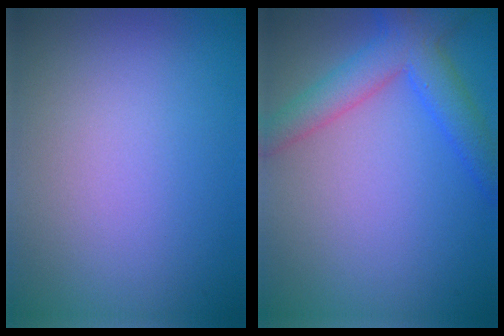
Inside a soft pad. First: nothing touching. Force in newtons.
{"total": 5.1, "press": 5.1, "slide": 0.3}